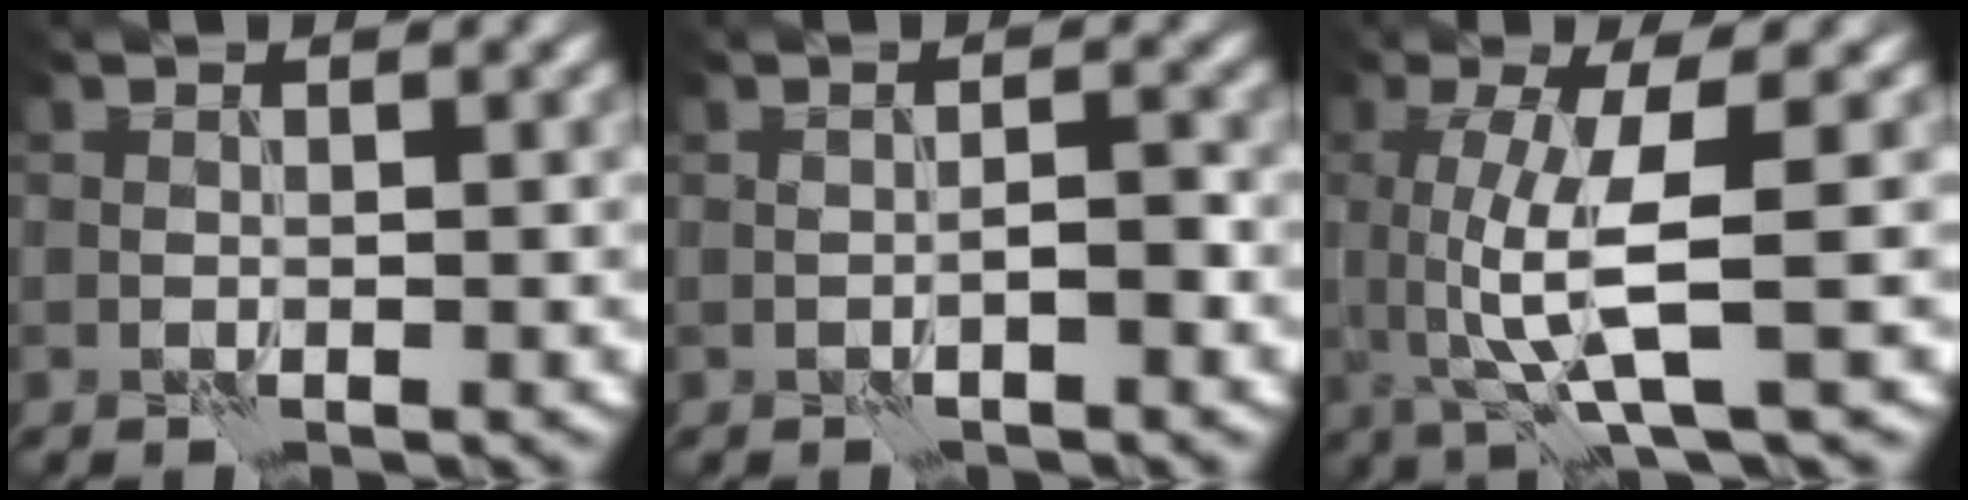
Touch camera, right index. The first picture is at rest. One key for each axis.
{"total": 1.3, "fx": -0.8, "fy": 0.2, "fz": 1.0, "tx": -0.015, "ty": 0.009, "tz": -0.015}
{"total": 6.5, "fx": 0.1, "fy": 1.5, "fz": 6.3, "tx": -0.120, "ty": -0.003, "tz": 0.004}